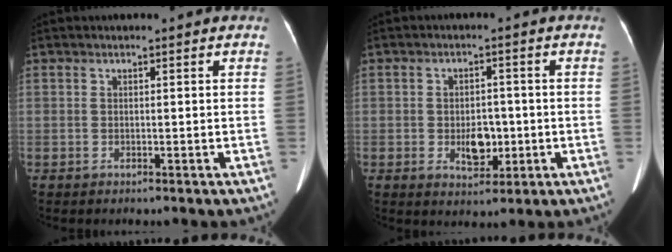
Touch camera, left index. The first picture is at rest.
{"total": 4.7, "force": [-0.9, 2.9, 3.6], "torque": [-0.057, 0.002, -0.008]}